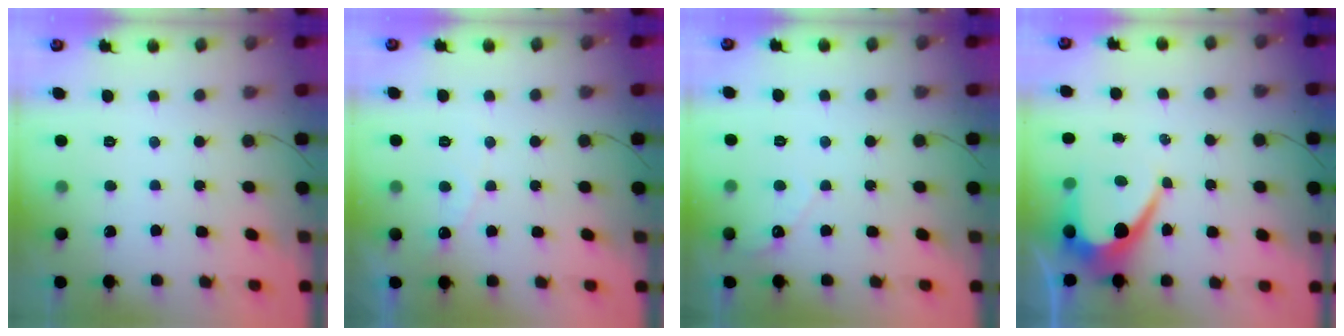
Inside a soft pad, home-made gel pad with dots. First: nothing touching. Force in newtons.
{"total": 3.7, "press": 3.6, "slide": 0.2}
{"total": 2.7, "press": 2.7, "slide": 0.2}
{"total": 8.4, "press": 8.4, "slide": 0.7}